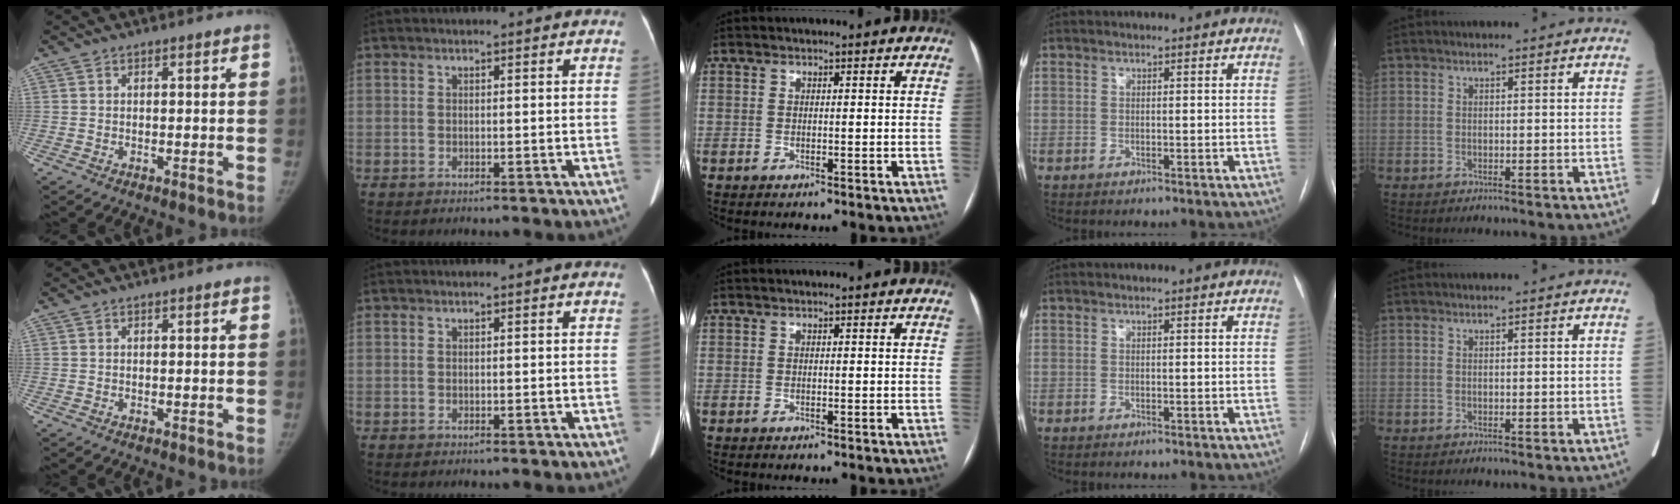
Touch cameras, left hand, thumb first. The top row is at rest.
{}